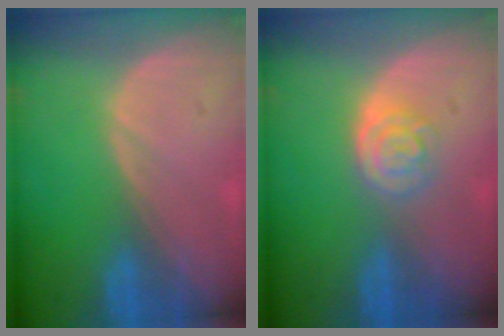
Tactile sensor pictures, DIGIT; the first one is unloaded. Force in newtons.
{"total": 4.3, "press": 3.8, "slide": 2.0}